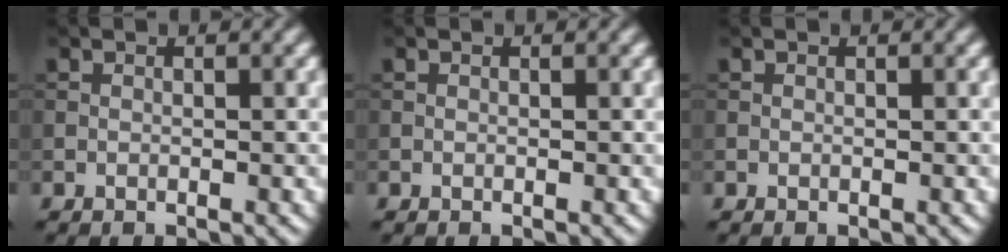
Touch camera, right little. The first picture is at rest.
{"total": 0.0}
{"total": 0.0}